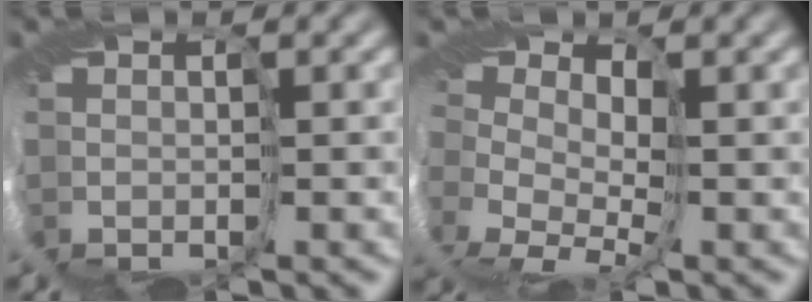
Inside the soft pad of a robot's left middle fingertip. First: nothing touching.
{"total": 3.6, "force": [0.1, 2.2, 2.8], "torque": [-0.055, -0.001, 0.009]}